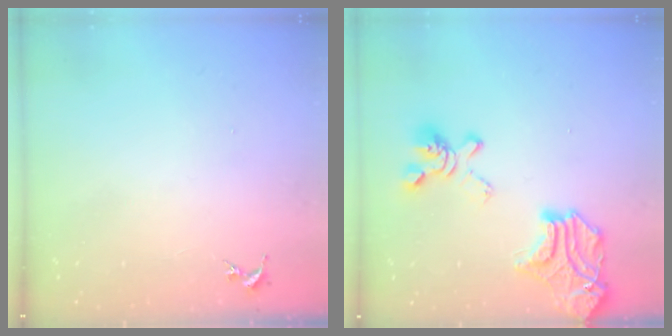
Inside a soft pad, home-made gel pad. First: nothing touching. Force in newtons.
{"total": 25.0, "press": 24.9, "slide": 2.6}